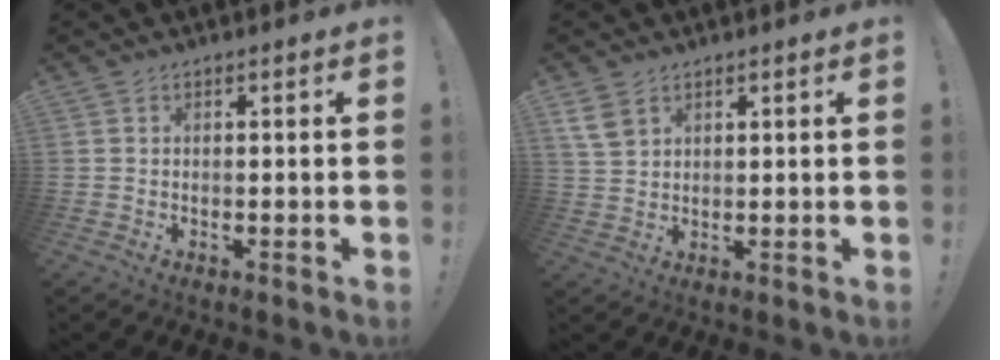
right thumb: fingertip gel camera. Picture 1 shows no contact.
{"total": 5.4, "force": [3.2, 3.3, 2.8], "torque": [-0.060, -0.010, 0.062]}